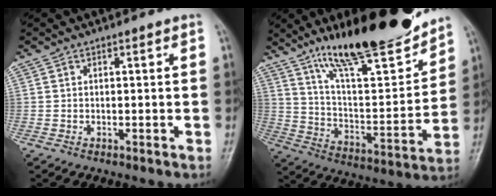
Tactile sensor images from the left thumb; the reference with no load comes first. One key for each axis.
{"total": 21.8, "fx": 16.5, "fy": 5.0, "fz": 13.2, "tx": -0.177, "ty": -0.087, "tz": 0.281}